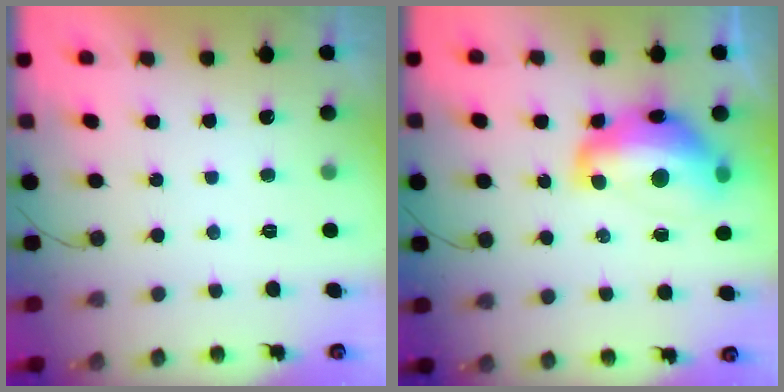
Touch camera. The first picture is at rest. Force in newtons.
{"total": 16.0, "press": 16.0, "slide": 1.2}